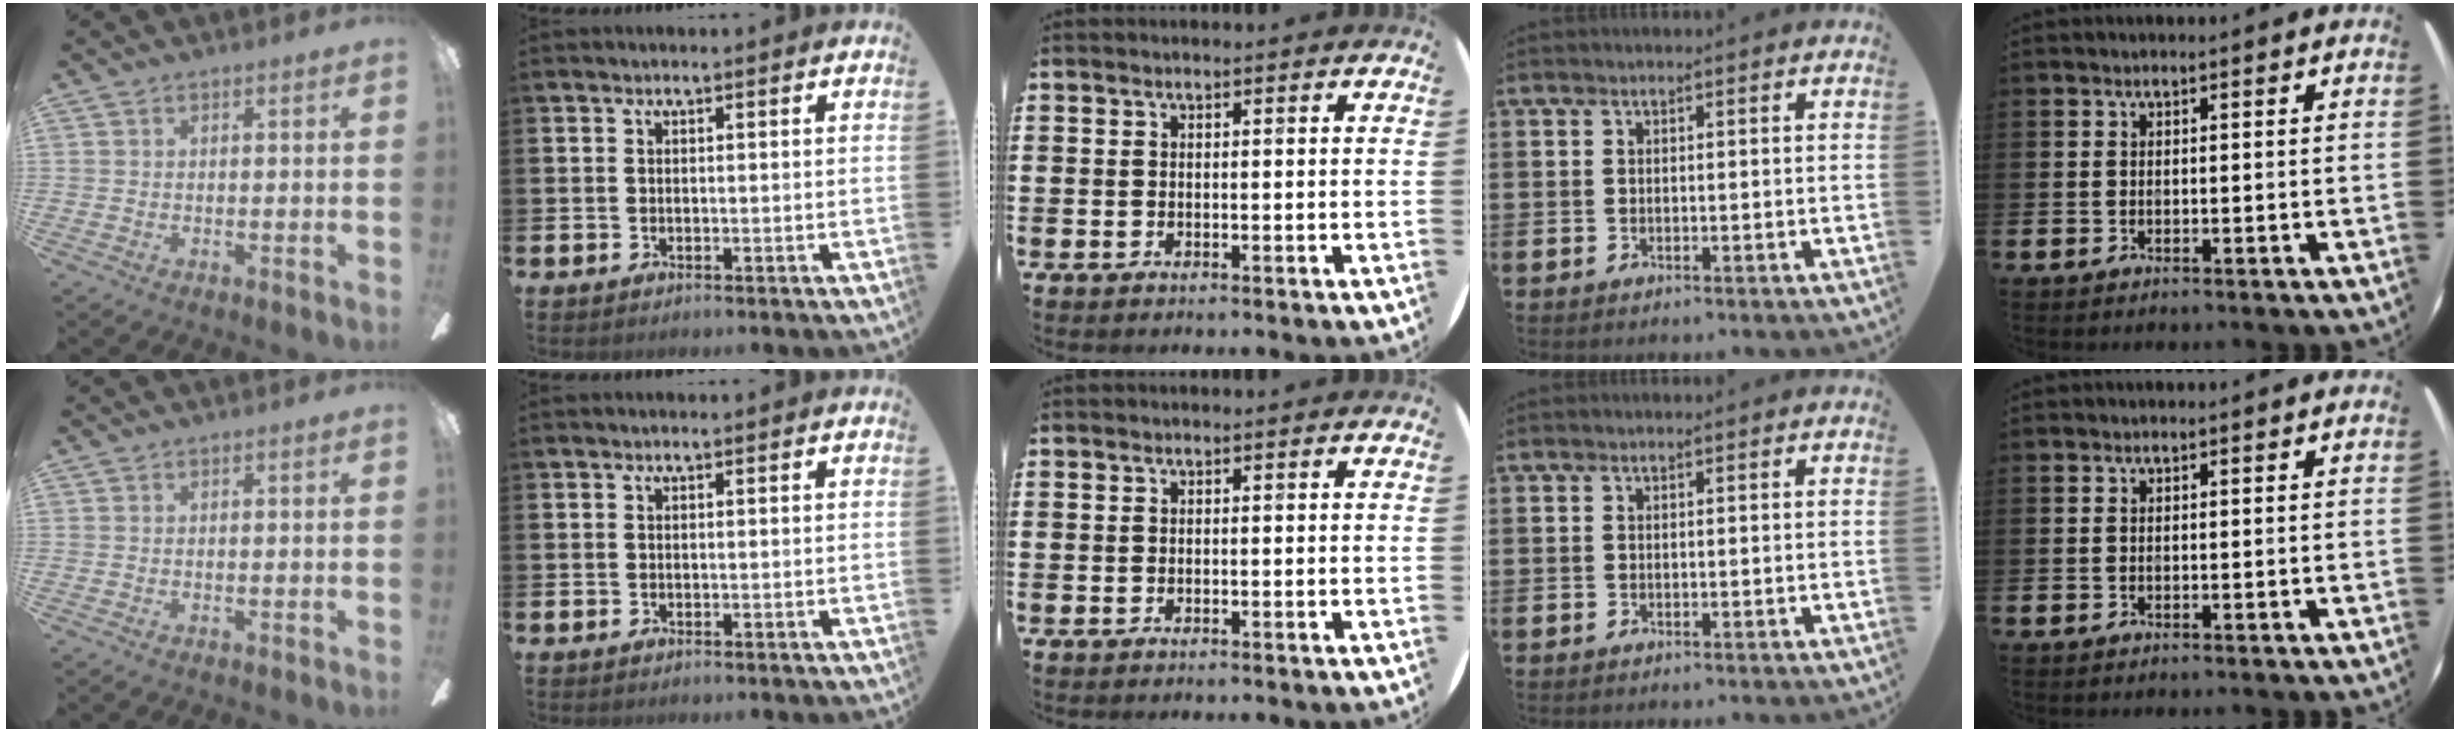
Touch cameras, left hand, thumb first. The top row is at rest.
{}